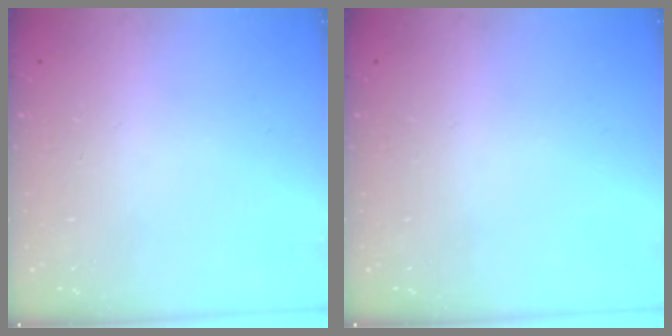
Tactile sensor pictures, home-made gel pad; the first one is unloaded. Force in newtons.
{"total": 0.0}